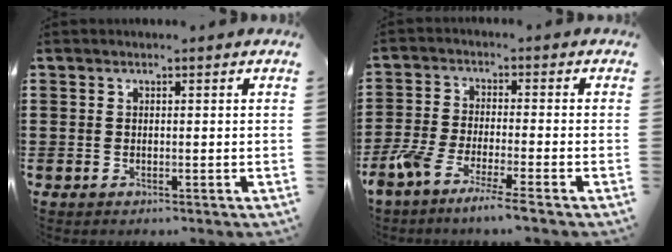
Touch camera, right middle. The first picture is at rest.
{"total": 5.4, "force": [-4.5, -0.1, 3.0], "torque": [-0.077, -0.019, -0.089]}